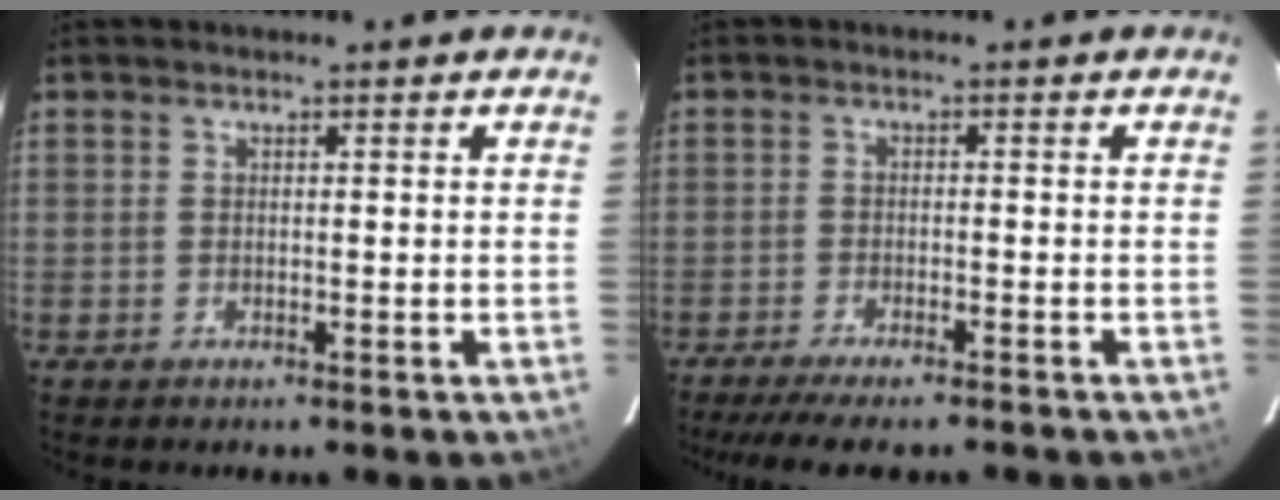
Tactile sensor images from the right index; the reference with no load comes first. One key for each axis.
{"total": 9.9, "fx": -8.5, "fy": 1.7, "fz": 4.8, "tx": -0.108, "ty": -0.026, "tz": -0.135}